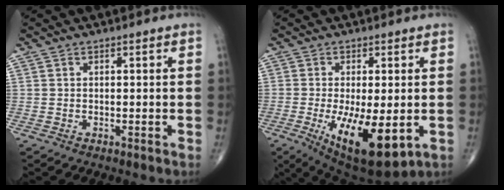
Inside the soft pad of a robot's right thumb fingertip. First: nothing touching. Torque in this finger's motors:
{"motor_torque": [1.94, 2.59, 0.85, -0.96, 0.37]}